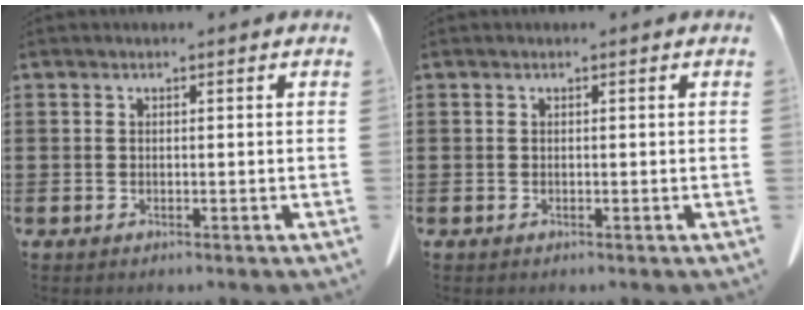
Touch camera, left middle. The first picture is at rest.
{"total": 0.0}